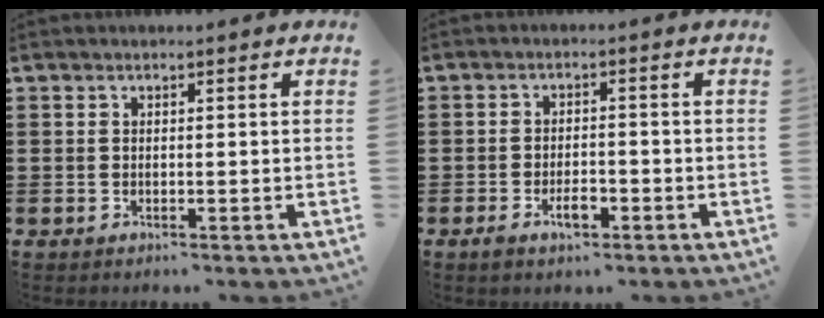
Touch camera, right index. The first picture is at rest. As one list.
[{"total": 3.6, "force": [-1.8, 1.5, 2.7], "torque": [-0.053, 0.002, -0.034]}]